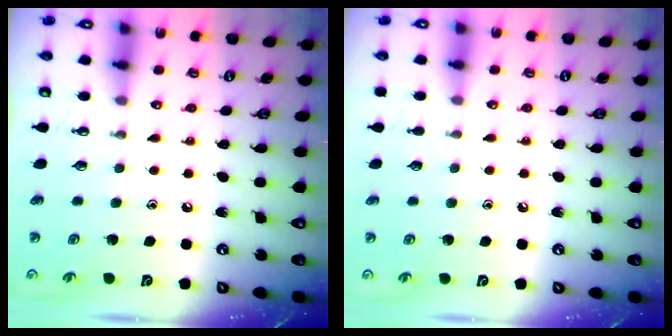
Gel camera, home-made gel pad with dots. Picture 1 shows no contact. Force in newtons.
{"total": 2.6, "press": 2.5, "slide": 0.3}